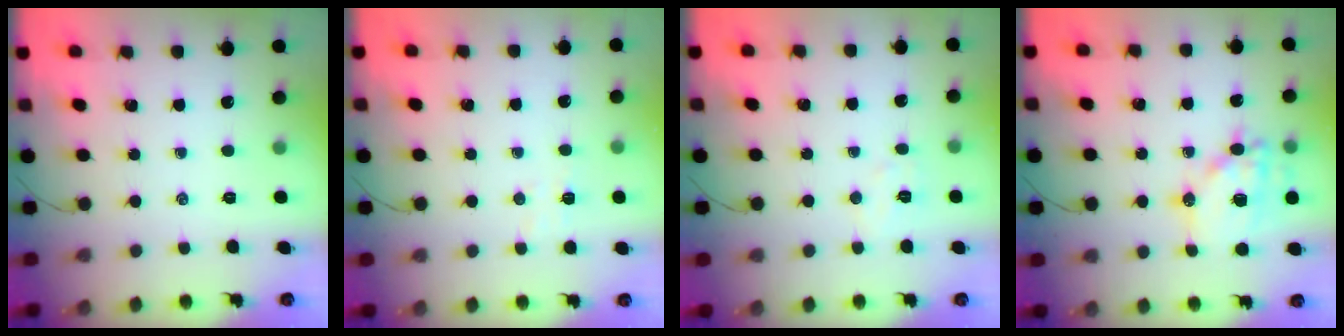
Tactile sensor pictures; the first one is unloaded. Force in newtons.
{"total": 3.4, "press": 3.2, "slide": 1.1}
{"total": 5.0, "press": 4.9, "slide": 1.1}
{"total": 16.8, "press": 16.5, "slide": 3.4}